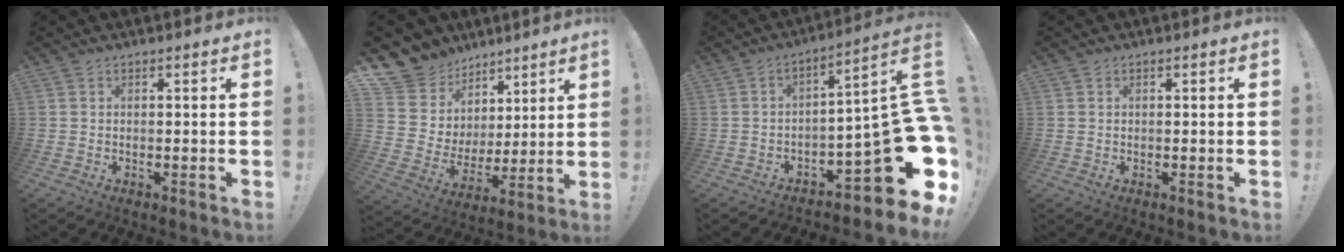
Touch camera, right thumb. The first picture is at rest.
{"total": 12.0, "force": [8.0, 8.8, 1.4], "torque": [-0.042, -0.069, 0.175]}
{"total": 19.5, "force": [-5.1, 6.3, 17.8], "torque": [-0.231, 0.004, -0.076]}
{"total": 0.0}